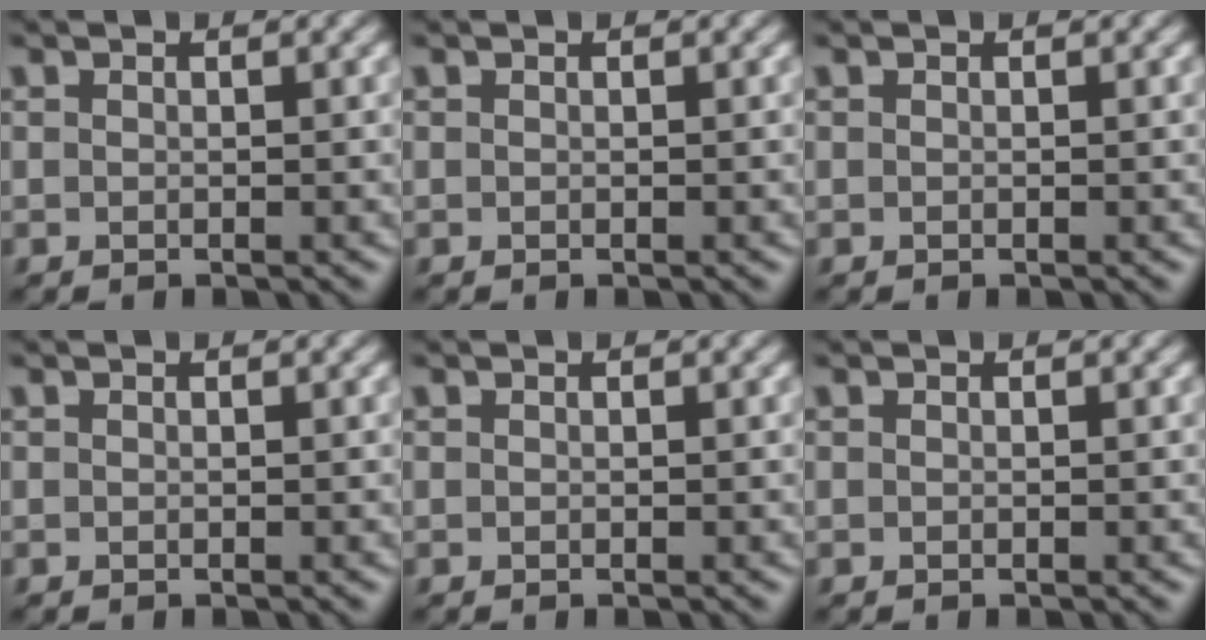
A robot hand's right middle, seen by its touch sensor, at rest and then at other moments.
{"total": 0.0}
{"total": 0.0}
{"total": 0.0}
{"total": 0.0}
{"total": 0.0}